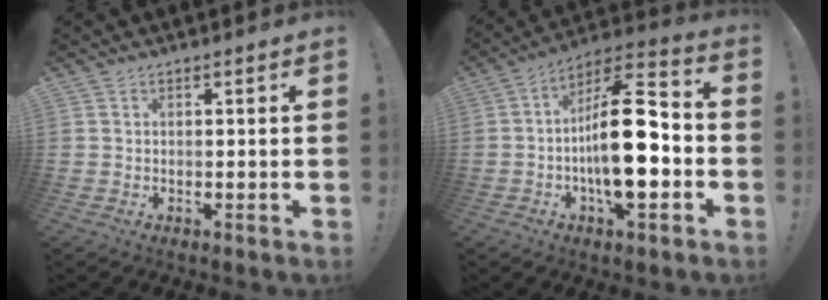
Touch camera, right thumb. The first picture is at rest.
{"total": 20.6, "force": [-3.6, 7.4, 18.8], "torque": [-0.322, 0.020, -0.059]}